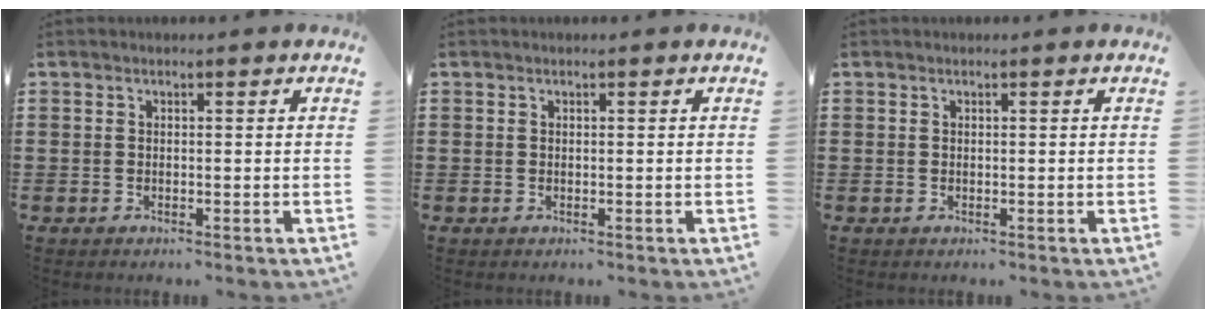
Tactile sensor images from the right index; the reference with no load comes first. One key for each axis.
{"total": 0.0}
{"total": 0.0}